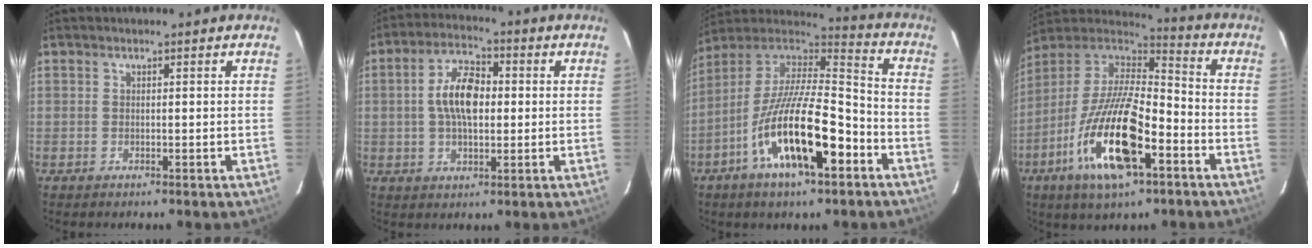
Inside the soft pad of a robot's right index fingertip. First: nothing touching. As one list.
[{"total": 9.0, "force": [0.5, 4.7, 7.7], "torque": [-0.144, 0.017, 0.008]}, {"total": 20.7, "force": [-9.2, 6.7, 17.3], "torque": [-0.313, -0.019, -0.167]}, {"total": 22.5, "force": [-10.0, 7.8, 18.6], "torque": [-0.364, -0.038, -0.187]}]